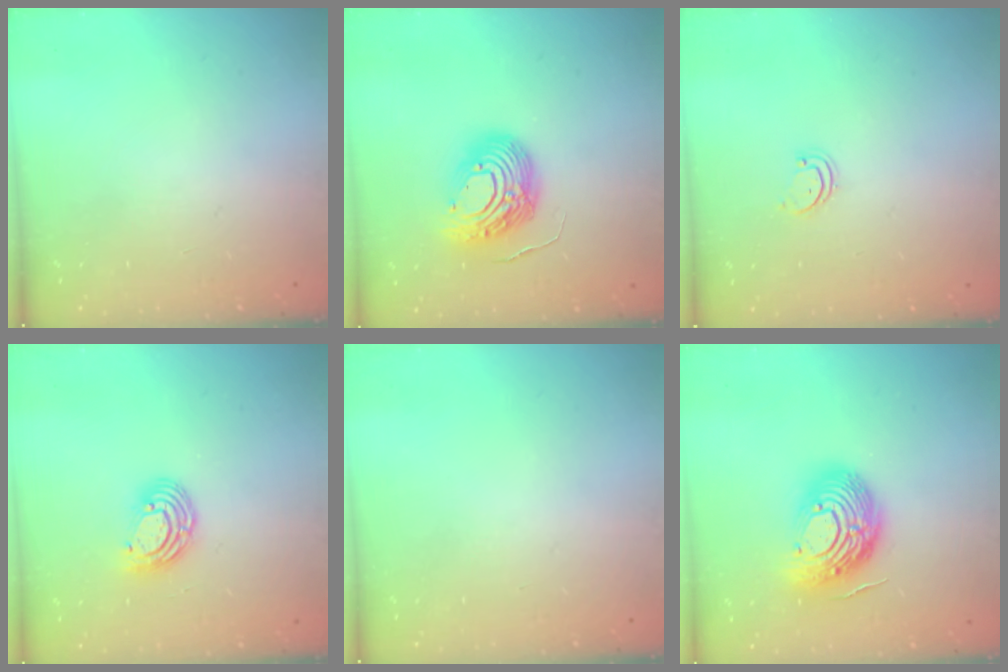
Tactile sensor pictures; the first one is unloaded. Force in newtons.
{"total": 12.2, "press": 12.0, "slide": 2.4}
{"total": 1.9, "press": 1.9, "slide": 0.2}
{"total": 8.8, "press": 8.7, "slide": 1.5}
{"total": 0.0}
{"total": 16.9, "press": 16.9, "slide": 1.2}